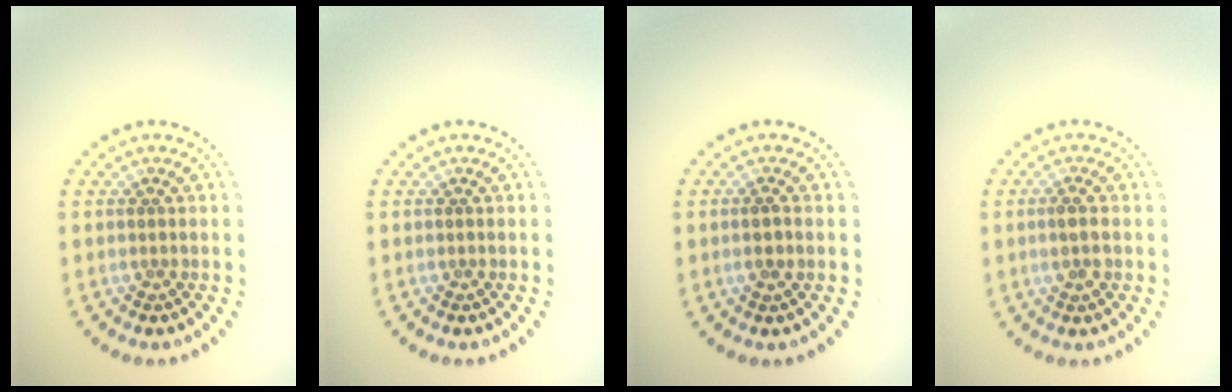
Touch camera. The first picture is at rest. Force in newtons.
{"total": 0.0}
{"total": 0.9, "press": 0.8, "slide": 0.3}
{"total": 1.7, "press": 1.7, "slide": 0.3}